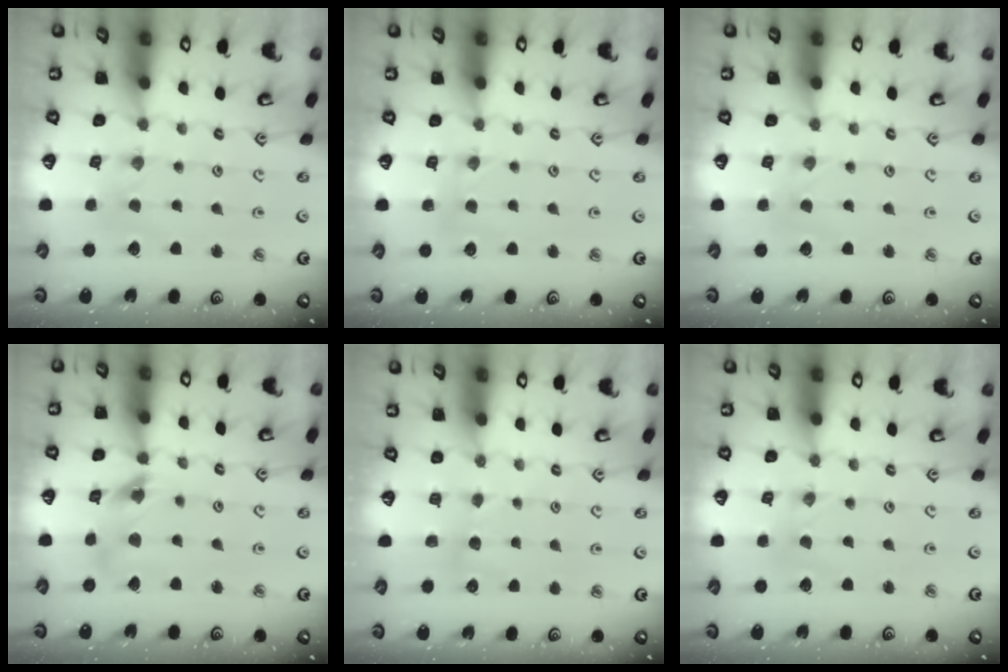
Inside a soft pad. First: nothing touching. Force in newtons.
{"total": 3.8, "press": 3.8, "slide": 0.4}
{"total": 0.0}
{"total": 10.2, "press": 10.1, "slide": 1.2}
{"total": 4.1, "press": 4.1, "slide": 0.5}
{"total": 0.0}